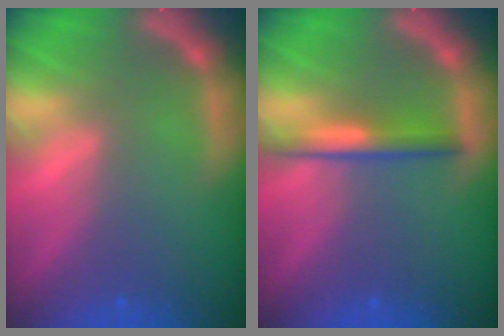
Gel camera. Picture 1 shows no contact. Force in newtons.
{"total": 3.0}